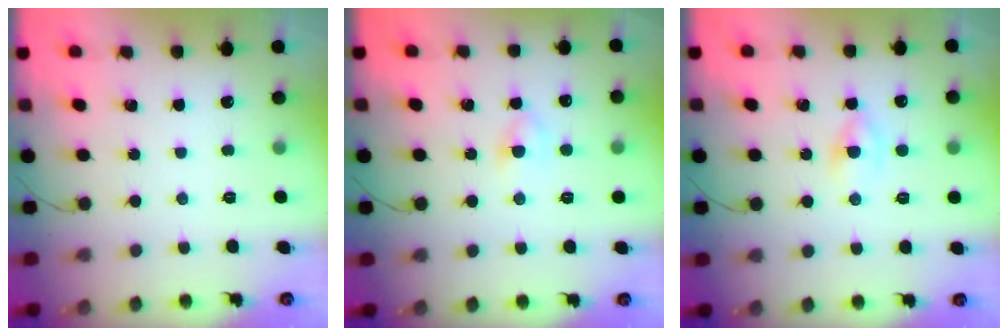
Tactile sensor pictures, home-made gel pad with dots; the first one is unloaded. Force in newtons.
{"total": 3.7, "press": 3.5, "slide": 1.3}
{"total": 1.8, "press": 1.5, "slide": 1.0}